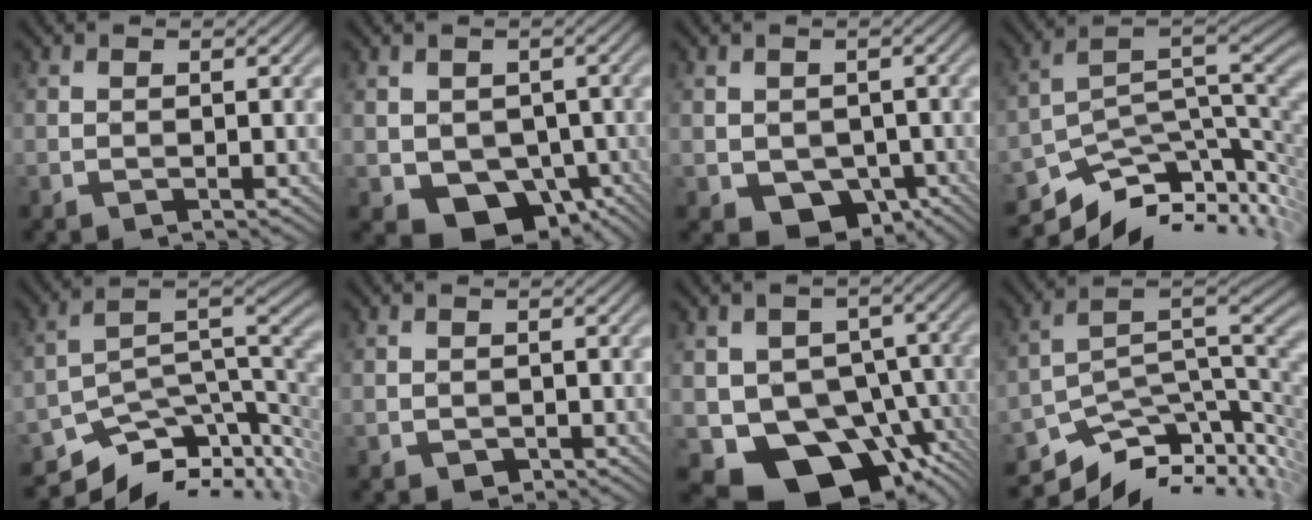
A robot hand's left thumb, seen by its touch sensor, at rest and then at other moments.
{"total": 8.2, "force": [-2.5, 6.2, 4.7], "torque": [-0.086, -0.033, -0.030]}
{"total": 6.1, "force": [-1.9, 4.6, 3.4], "torque": [-0.067, -0.026, -0.023]}
{"total": 10.8, "force": [-4.4, 5.5, 8.2], "torque": [-0.149, -0.015, -0.069]}
{"total": 9.5, "force": [-5.4, 4.9, 6.1], "torque": [-0.099, -0.011, -0.094]}
{"total": 0.8, "force": [-0.3, 0.7, 0.3], "torque": [-0.005, -0.006, -0.004]}
{"total": 13.4, "force": [-5.5, 9.5, 7.8], "torque": [-0.113, -0.028, -0.091]}
{"total": 10.1, "force": [-5.1, 5.0, 7.1], "torque": [-0.122, -0.012, -0.084]}